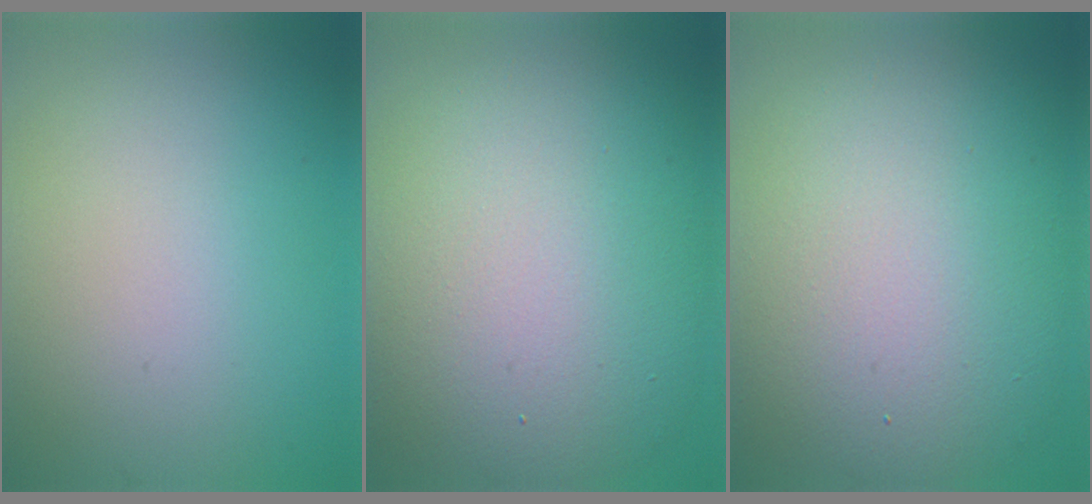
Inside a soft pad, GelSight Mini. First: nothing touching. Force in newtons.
{"total": 14.0, "press": 14.0, "slide": 0.8}
{"total": 13.1, "press": 13.1, "slide": 1.0}